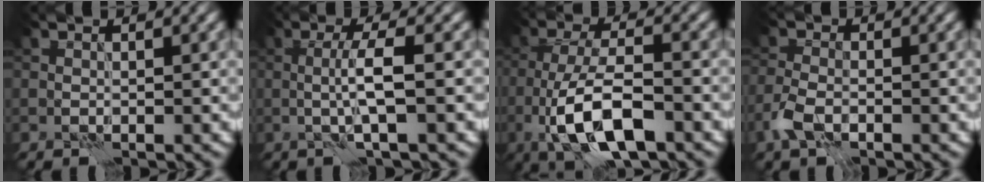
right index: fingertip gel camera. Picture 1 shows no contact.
{"total": 3.2, "force": [-0.3, 0.2, 3.2], "torque": [-0.059, 0.004, -0.008]}
{"total": 8.2, "force": [-3.3, 3.1, 6.8], "torque": [-0.129, 0.001, -0.066]}
{"total": 2.6, "force": [-1.4, 1.4, 1.7], "torque": [-0.041, -0.001, -0.036]}